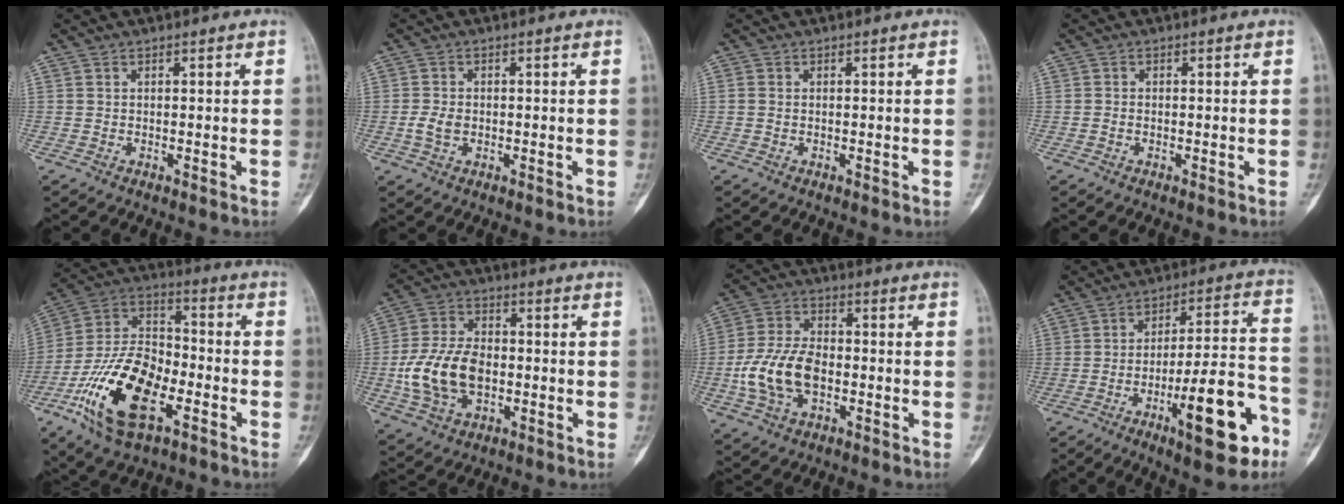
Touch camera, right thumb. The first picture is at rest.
{"total": 3.0, "force": [-0.5, 2.1, 2.1], "torque": [-0.043, 0.005, -0.011]}
{"total": 0.8, "force": [0.0, 0.7, 0.5], "torque": [-0.012, 0.000, 0.000]}
{"total": 0.7, "force": [-0.2, 0.5, 0.4], "torque": [-0.007, 0.002, -0.006]}
{"total": 20.8, "force": [-8.4, 10.5, 15.9], "torque": [-0.296, 0.044, -0.153]}
{"total": 13.9, "force": [-2.1, 9.0, 10.4], "torque": [-0.196, 0.017, -0.036]}
{"total": 12.8, "force": [-2.6, 8.0, 9.7], "torque": [-0.191, 0.020, -0.049]}
{"total": 18.3, "force": [-8.5, 4.9, 15.5], "torque": [-0.224, 0.055, -0.121]}